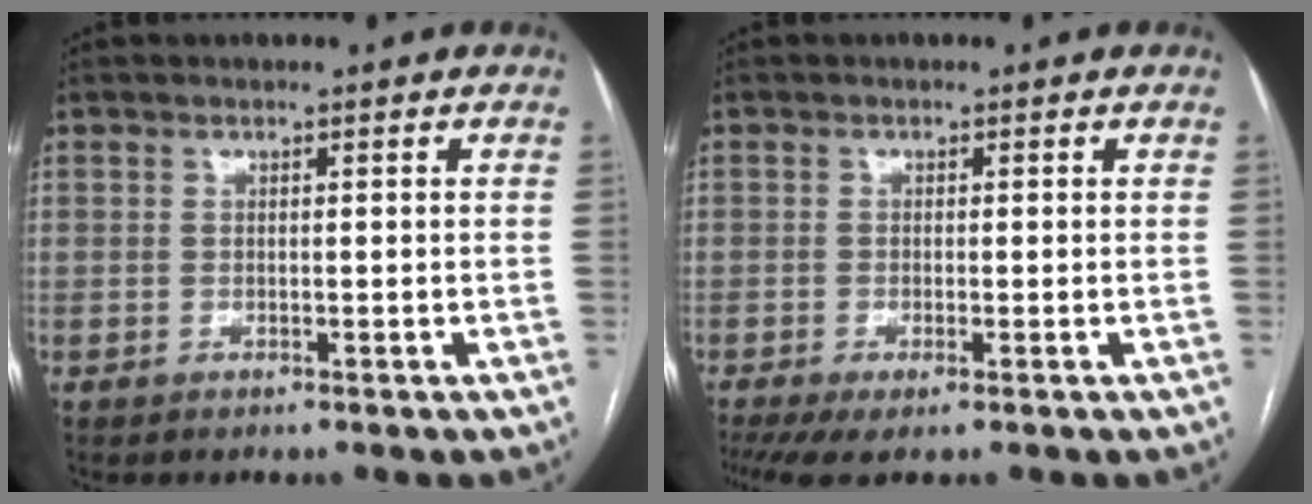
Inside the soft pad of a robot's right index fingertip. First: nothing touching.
{"total": 3.9, "force": [-2.0, 1.3, 3.1], "torque": [-0.057, -0.011, -0.034]}